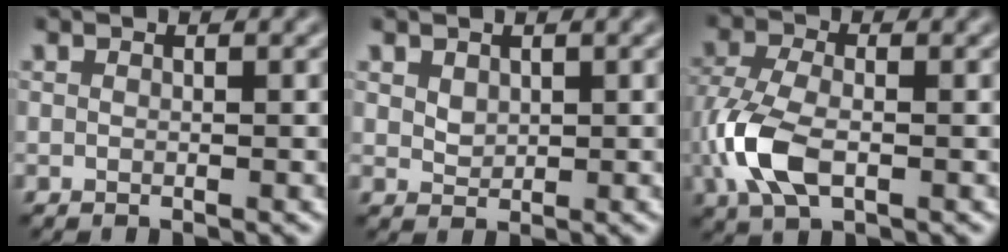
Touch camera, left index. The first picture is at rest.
{"total": 1.1, "force": [0.3, 0.9, 0.6], "torque": [-0.015, -0.002, 0.011]}
{"total": 5.9, "force": [-2.2, 3.0, 4.5], "torque": [-0.115, -0.006, -0.048]}